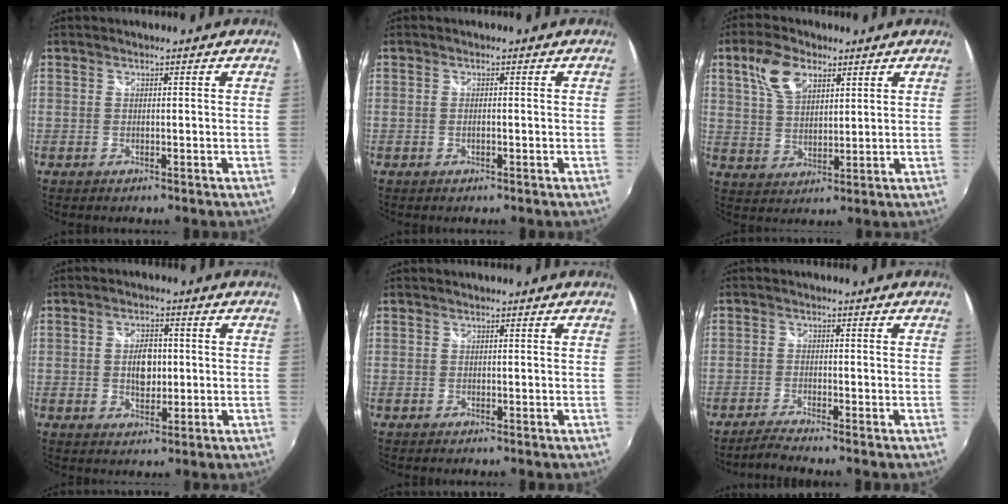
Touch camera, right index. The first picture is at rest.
{"total": 0.7, "force": [-0.3, 0.2, 0.6], "torque": [-0.014, 0.000, -0.006]}
{"total": 8.6, "force": [4.4, 4.7, 5.7], "torque": [-0.113, 0.018, 0.088]}
{"total": 5.5, "force": [0.0, 3.4, 4.3], "torque": [-0.072, 0.004, 0.000]}
{"total": 0.0}
{"total": 2.8, "force": [-2.7, -0.3, 0.8], "torque": [-0.032, -0.005, -0.057]}